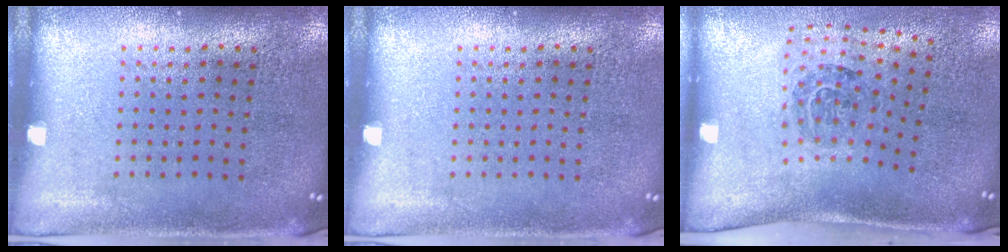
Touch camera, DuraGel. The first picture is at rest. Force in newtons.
{"total": 0.0}
{"total": 1.5, "press": 1.2, "slide": 1.0}